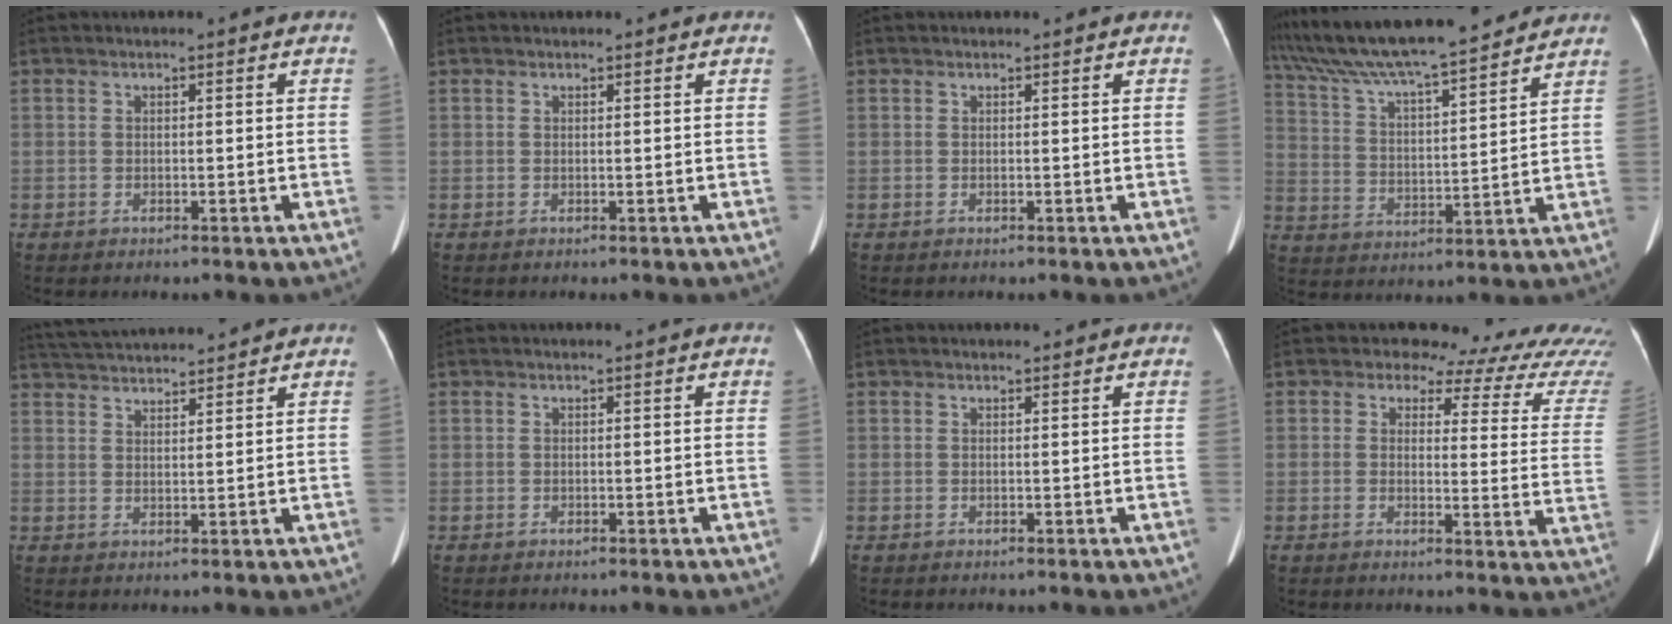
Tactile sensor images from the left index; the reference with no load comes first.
{"total": 1.4, "force": [1.3, 0.2, 0.4], "torque": [-0.010, 0.003, 0.014]}
{"total": 1.0, "force": [0.9, 0.1, 0.4], "torque": [-0.008, 0.002, 0.011]}
{"total": 20.5, "force": [18.2, 1.6, 9.3], "torque": [-0.165, 0.020, 0.291]}
{"total": 11.6, "force": [10.9, 0.7, 3.8], "torque": [-0.076, 0.027, 0.171]}
{"total": 0.0}
{"total": 1.7, "force": [1.5, 0.4, 0.6], "torque": [-0.009, 0.005, 0.015]}
{"total": 14.0, "force": [12.3, 5.6, 3.5], "torque": [0.001, -0.058, 0.097]}